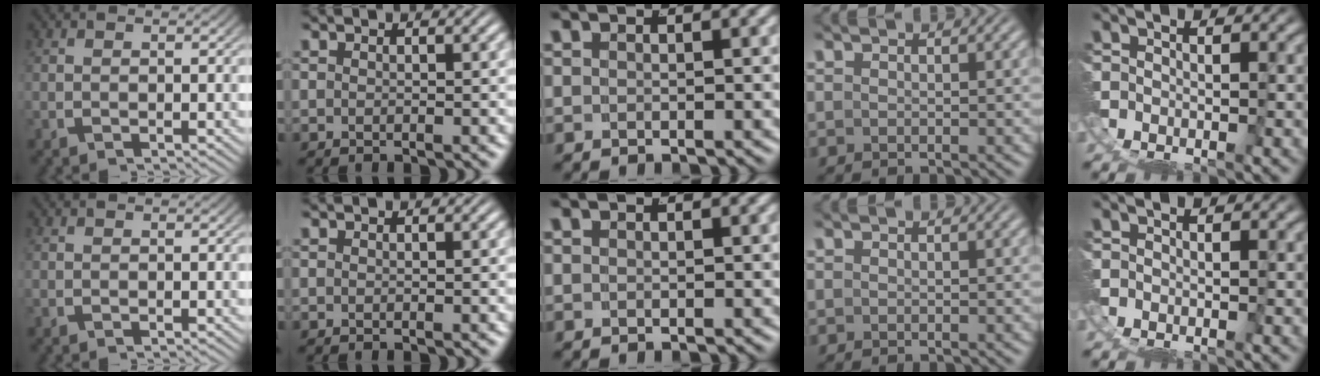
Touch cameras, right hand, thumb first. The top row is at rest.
{}